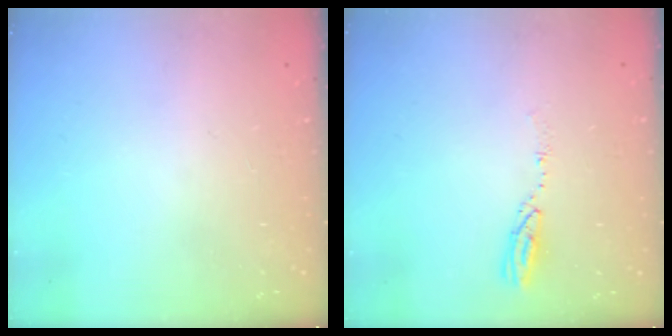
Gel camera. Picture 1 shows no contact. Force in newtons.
{"total": 3.8, "press": 3.8, "slide": 0.3}